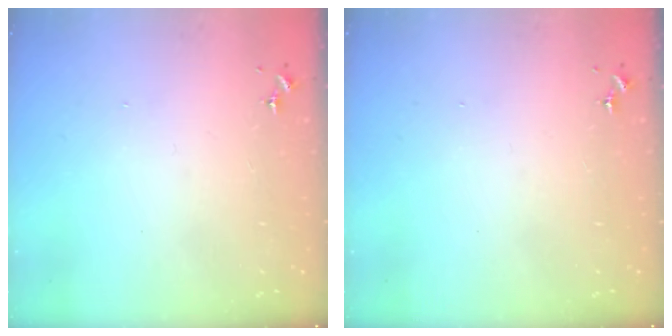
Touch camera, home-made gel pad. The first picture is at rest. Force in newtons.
{"total": 0.0}